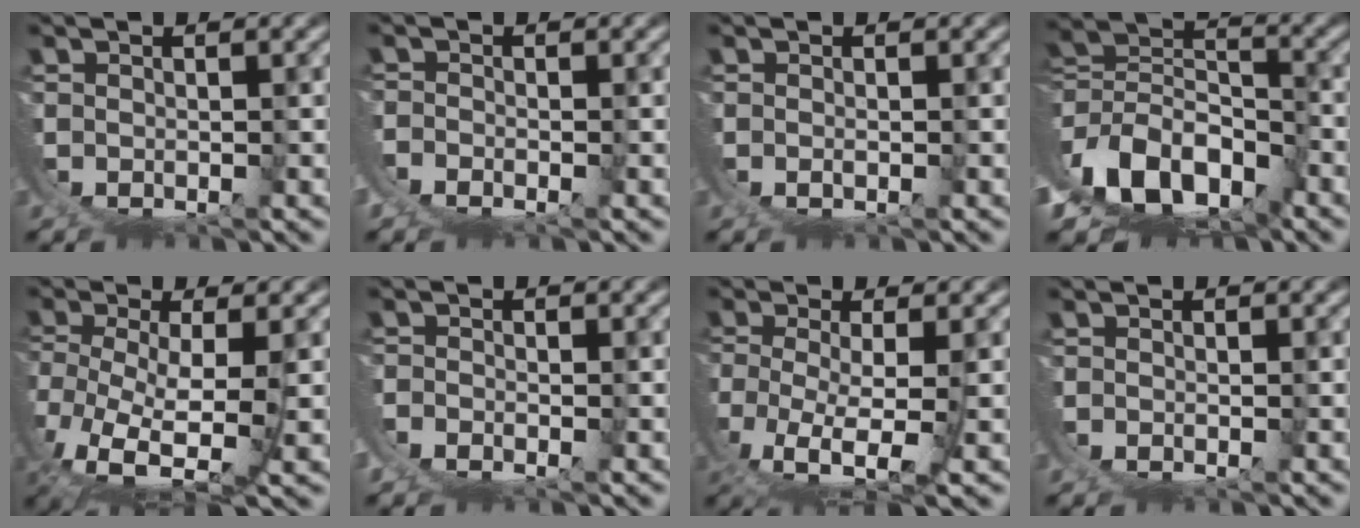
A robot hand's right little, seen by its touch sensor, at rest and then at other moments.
{"total": 3.2, "force": [-0.2, 2.7, 1.6], "torque": [-0.053, -0.011, -0.003]}
{"total": 0.8, "force": [0.4, -0.6, 0.4], "torque": [-0.004, 0.001, 0.008]}
{"total": 13.6, "force": [-1.9, 10.6, 8.3], "torque": [-0.205, -0.059, -0.015]}
{"total": 7.7, "force": [-1.1, 5.0, 5.7], "torque": [-0.164, -0.058, 0.011]}
{"total": 2.8, "force": [-0.2, 2.4, 1.5], "torque": [-0.048, -0.008, -0.003]}
{"total": 5.7, "force": [0.0, 3.0, 4.9], "torque": [-0.135, -0.050, 0.027]}
{"total": 0.0}